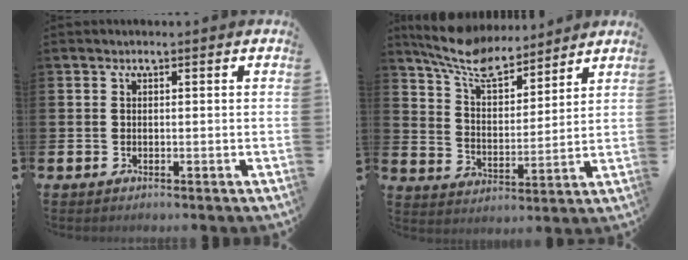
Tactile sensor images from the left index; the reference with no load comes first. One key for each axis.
{"total": 8.6, "fx": 7.8, "fy": 2.6, "fz": 2.7, "tx": -0.084, "ty": -0.042, "tz": 0.141}